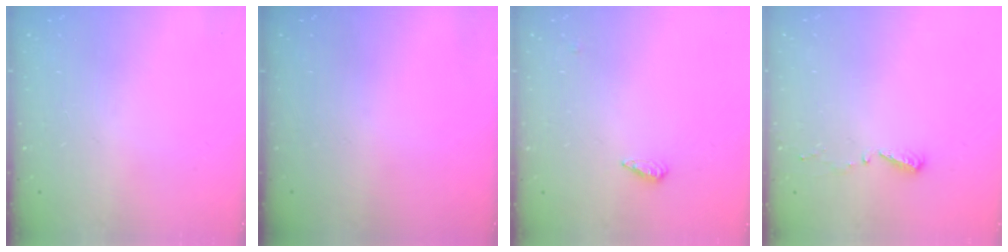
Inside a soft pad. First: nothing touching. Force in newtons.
{"total": 0.0}
{"total": 3.2, "press": 3.1, "slide": 0.3}
{"total": 4.0, "press": 4.0, "slide": 0.4}